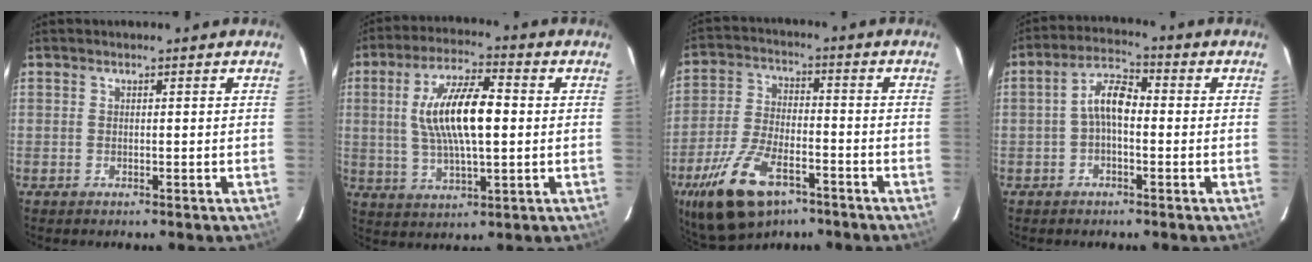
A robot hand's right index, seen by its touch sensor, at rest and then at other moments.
{"total": 13.5, "force": [1.3, 4.3, 12.8], "torque": [-0.242, 0.009, 0.027]}
{"total": 16.2, "force": [-9.6, 7.5, 10.6], "torque": [-0.230, -0.025, -0.174]}
{"total": 5.6, "force": [-0.8, 2.6, 4.9], "torque": [-0.099, 0.022, -0.018]}